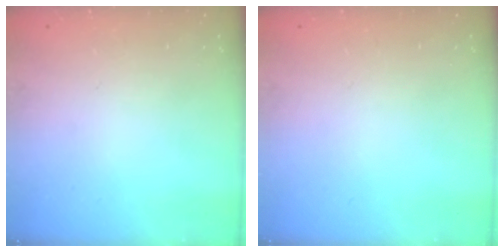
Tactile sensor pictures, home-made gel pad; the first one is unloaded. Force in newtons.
{"total": 0.0}